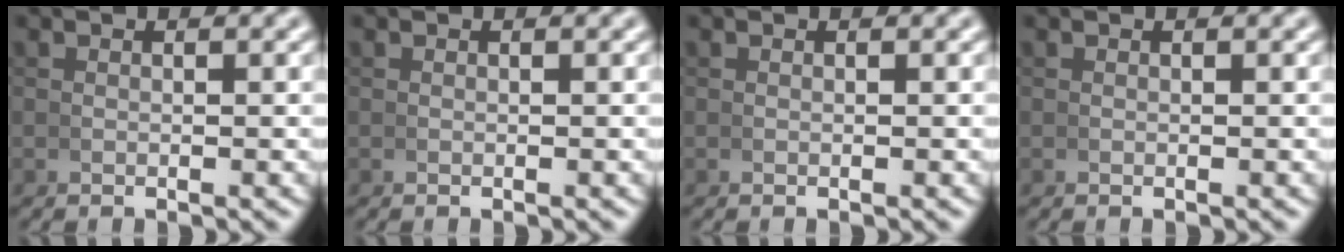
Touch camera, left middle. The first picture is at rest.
{"total": 0.0}
{"total": 0.0}
{"total": 0.0}